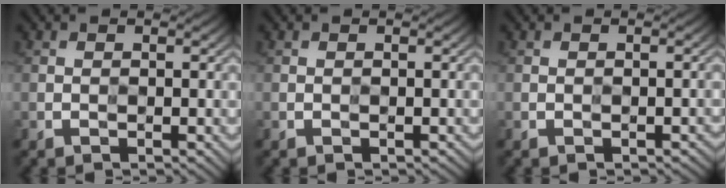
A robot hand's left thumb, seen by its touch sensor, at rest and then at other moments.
{"total": 0.0}
{"total": 1.2, "force": [-0.6, 0.5, 0.9], "torque": [-0.005, -0.001, -0.003]}